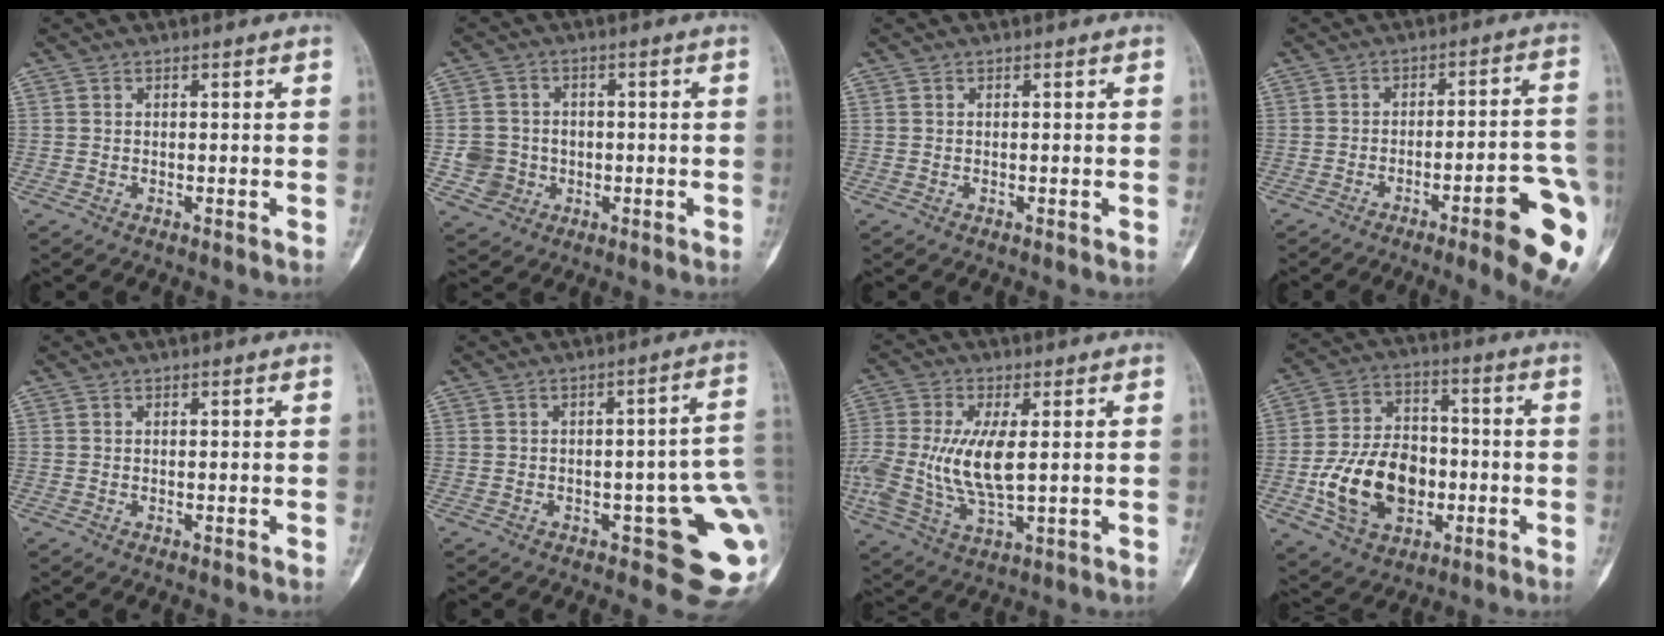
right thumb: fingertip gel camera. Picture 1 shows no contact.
{"total": 5.9, "force": [-1.0, 5.7, 1.4], "torque": [-0.006, 0.009, -0.014]}
{"total": 0.0}
{"total": 14.6, "force": [-6.5, 2.2, 12.9], "torque": [-0.126, 0.031, -0.079]}
{"total": 0.0}
{"total": 13.6, "force": [-3.2, 5.0, 12.2], "torque": [-0.108, 0.017, -0.031]}
{"total": 14.2, "force": [0.5, 6.0, 12.8], "torque": [-0.296, -0.012, 0.017]}
{"total": 17.2, "force": [-3.7, 12.2, 11.6], "torque": [-0.177, 0.026, -0.057]}